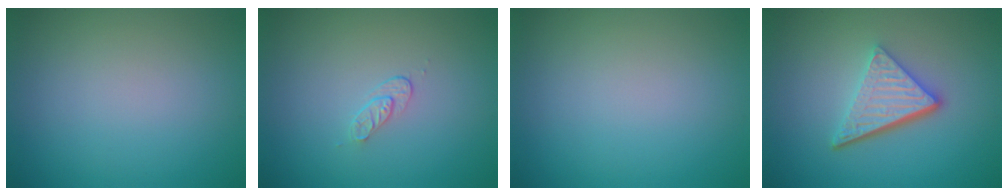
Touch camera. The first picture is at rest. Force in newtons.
{"total": 1.2, "press": 0.6, "slide": 1.0}
{"total": 0.0}
{"total": 4.8, "press": 3.4, "slide": 3.4}